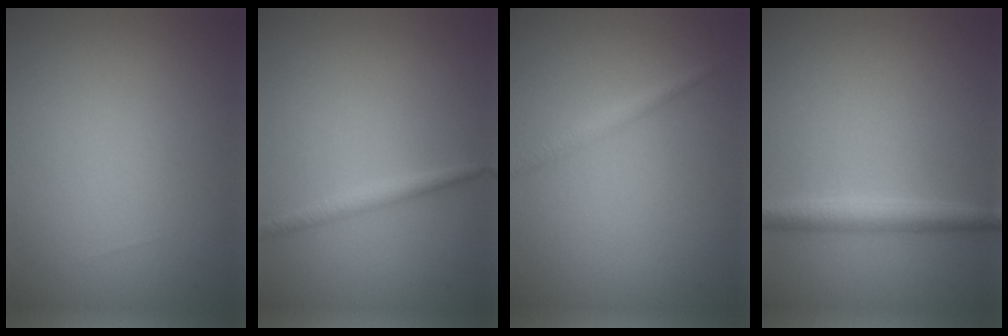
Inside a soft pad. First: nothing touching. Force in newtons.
{"total": 1.4, "press": 1.4, "slide": 0.1}
{"total": 1.4, "press": 1.4, "slide": 0.0}
{"total": 2.7, "press": 2.7, "slide": 0.0}